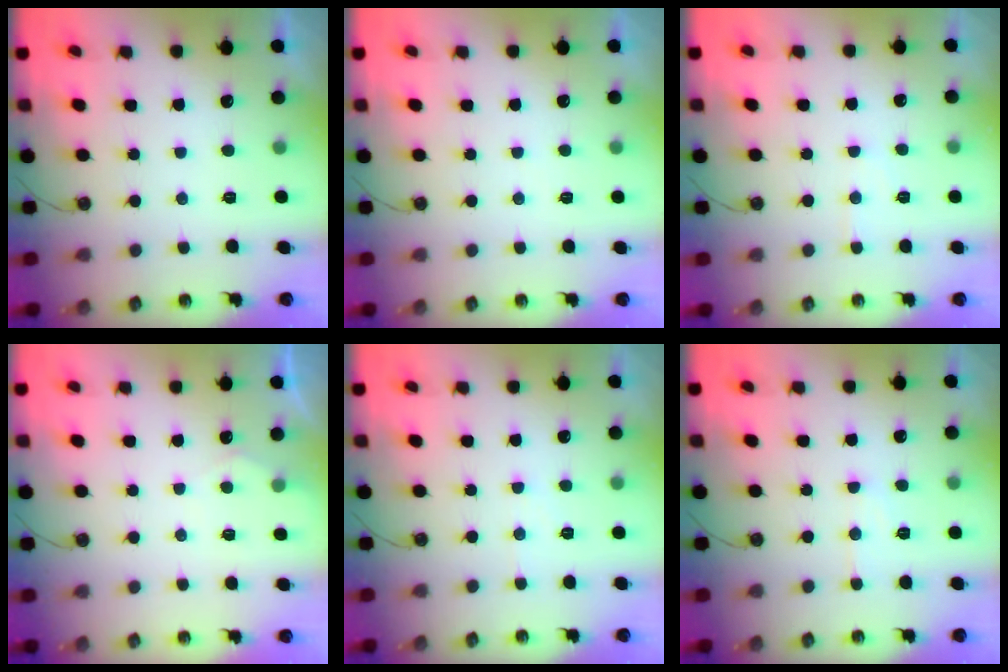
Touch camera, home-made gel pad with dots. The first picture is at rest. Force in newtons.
{"total": 3.1, "press": 3.1, "slide": 0.4}
{"total": 6.2, "press": 6.2, "slide": 0.7}
{"total": 2.9, "press": 2.9, "slide": 0.4}
{"total": 5.2, "press": 5.2, "slide": 0.8}
{"total": 6.8, "press": 6.8, "slide": 0.5}